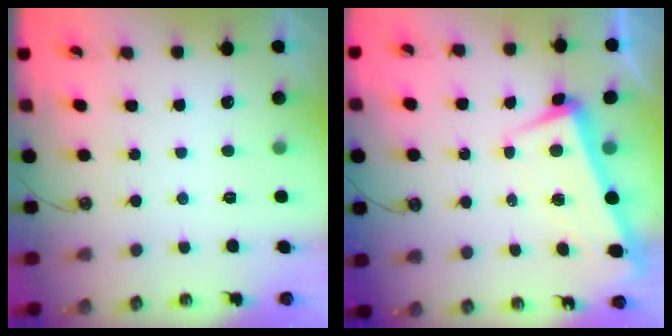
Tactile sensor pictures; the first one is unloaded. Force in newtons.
{"total": 2.4, "press": 1.6, "slide": 1.8}